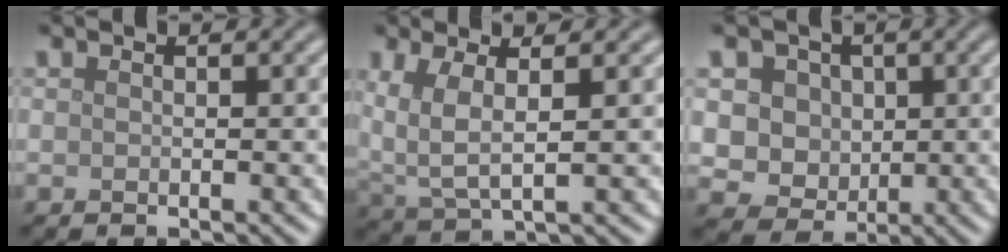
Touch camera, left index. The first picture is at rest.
{"total": 4.0, "force": [1.3, 1.5, 3.5], "torque": [-0.086, -0.006, 0.027]}
{"total": 4.6, "force": [0.9, 4.0, 2.1], "torque": [-0.038, 0.005, 0.004]}